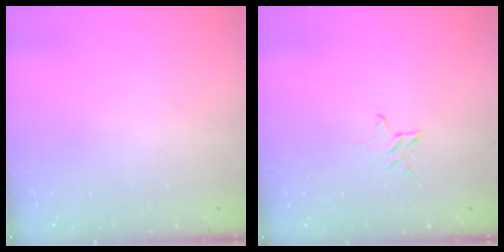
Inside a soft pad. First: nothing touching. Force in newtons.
{"total": 2.7, "press": 2.7, "slide": 0.2}